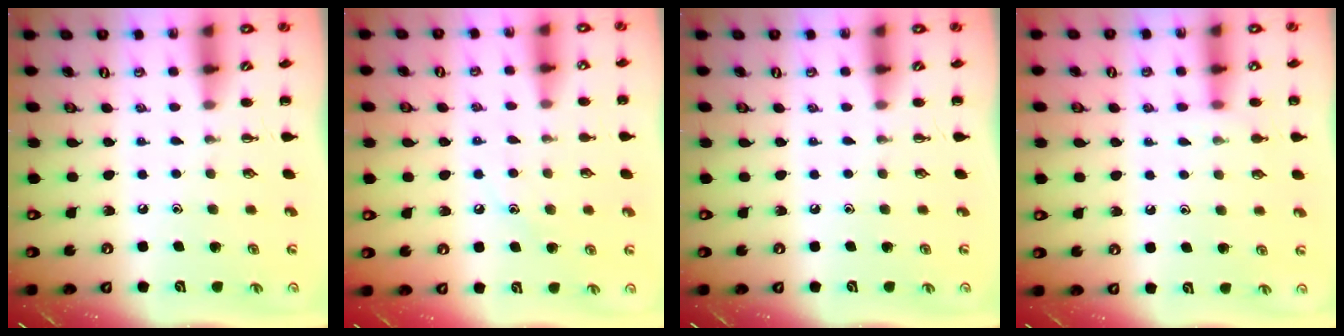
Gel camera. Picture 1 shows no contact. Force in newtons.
{"total": 8.0, "press": 7.8, "slide": 1.8}
{"total": 0.0}
{"total": 5.2, "press": 5.0, "slide": 1.5}